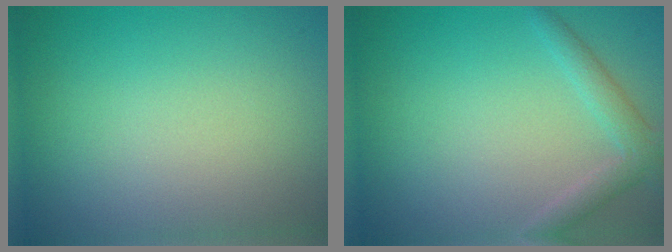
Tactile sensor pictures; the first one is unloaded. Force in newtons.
{"total": 2.4, "press": 2.4, "slide": 0.1}